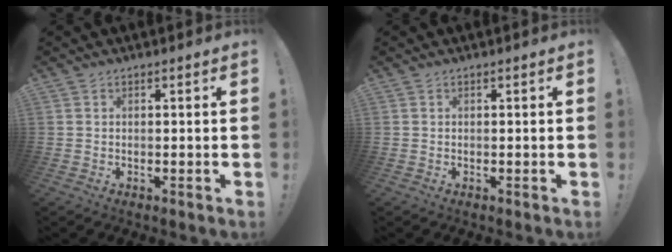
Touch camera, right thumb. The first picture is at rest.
{"total": 0.0}